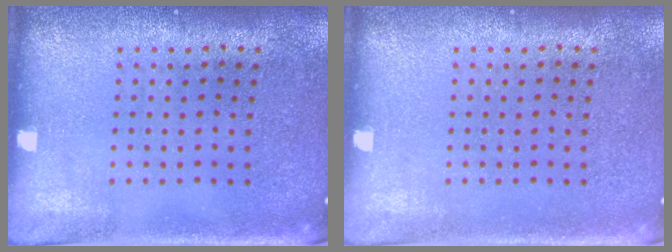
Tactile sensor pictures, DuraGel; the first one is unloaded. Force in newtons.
{"total": 0.0}